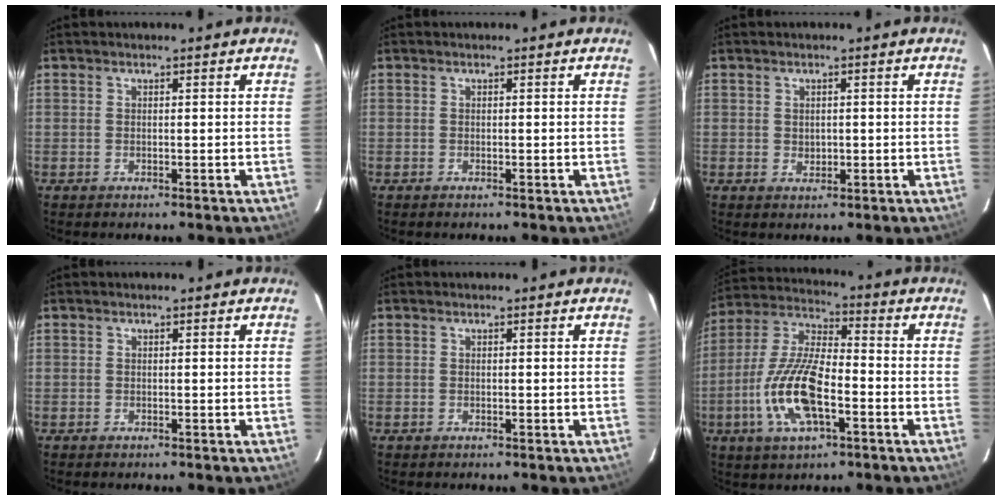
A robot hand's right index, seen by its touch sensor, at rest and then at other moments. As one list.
[{"total": 0.0}, {"total": 1.6, "force": [0.0, 1.4, 0.9], "torque": [-0.012, 0.003, 0.004]}, {"total": 0.0}, {"total": 0.0}, {"total": 15.2, "force": [-5.0, 5.6, 13.2], "torque": [-0.282, -0.004, -0.097]}]